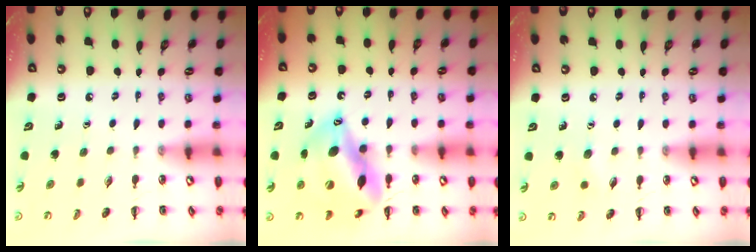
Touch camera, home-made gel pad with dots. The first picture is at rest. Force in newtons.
{"total": 17.0, "press": 16.4, "slide": 4.6}
{"total": 3.6, "press": 3.4, "slide": 1.0}